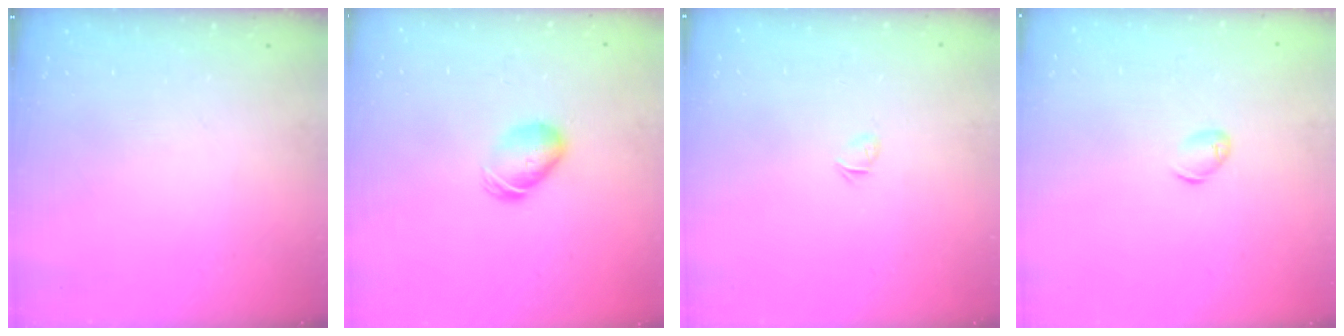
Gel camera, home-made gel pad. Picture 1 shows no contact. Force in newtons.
{"total": 7.5, "press": 7.4, "slide": 0.7}
{"total": 3.1, "press": 3.1, "slide": 0.5}
{"total": 5.6, "press": 5.6, "slide": 0.8}